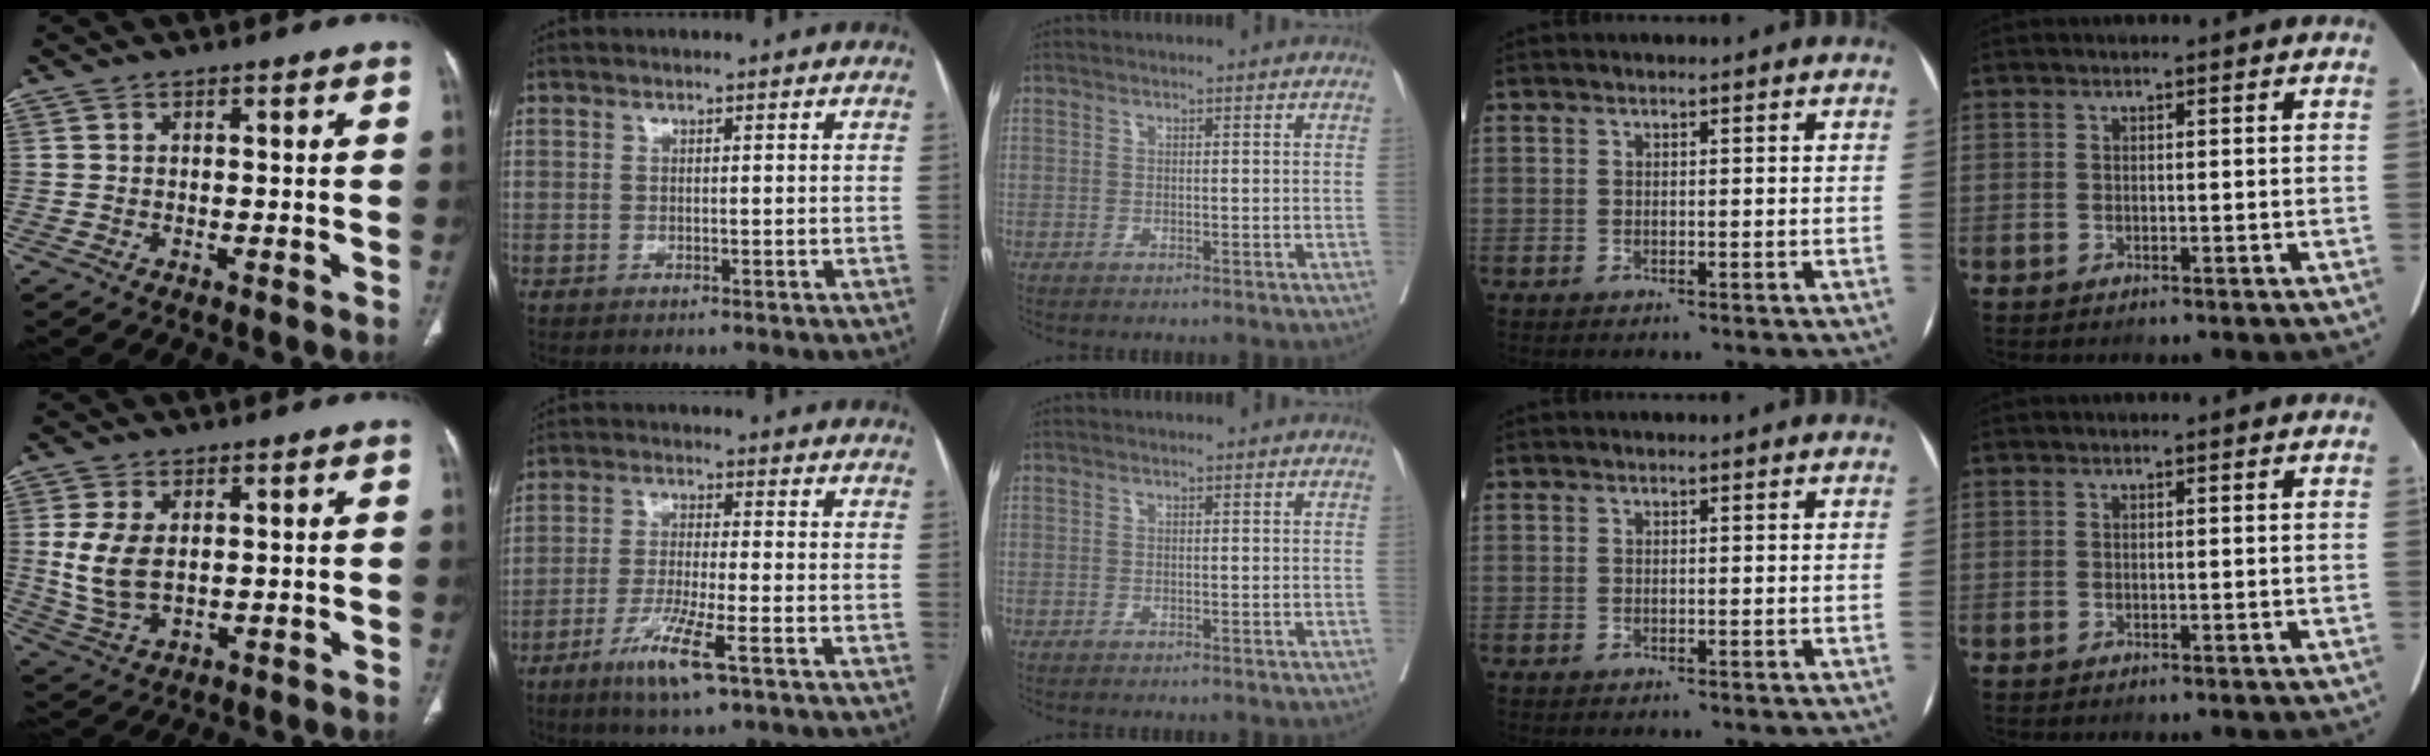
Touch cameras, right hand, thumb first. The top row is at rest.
{"thumb": {"total": 8.7, "force": [1.1, 5.3, 6.9], "torque": [-0.145, -0.009, 0.032]}, "index": {"total": 8.5, "force": [-4.8, 0.5, 7.1], "torque": [-0.141, -0.018, -0.085]}}